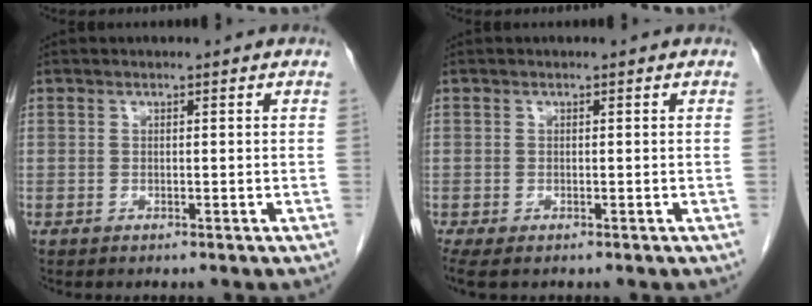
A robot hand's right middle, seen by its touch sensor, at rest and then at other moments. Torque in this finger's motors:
{"motor_torque": [0.88, -0.72, 0.24, 0.07]}